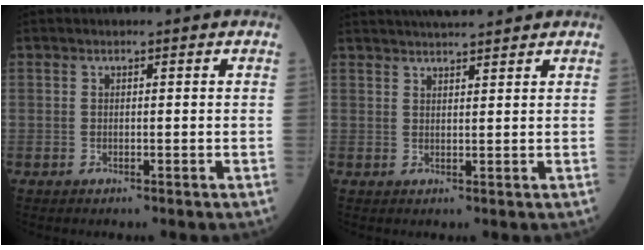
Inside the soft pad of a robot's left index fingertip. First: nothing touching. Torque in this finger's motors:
{"motor_torque": [0.02, -0.30, 0.09, 0.03]}